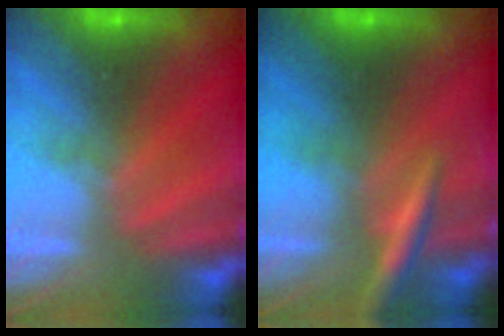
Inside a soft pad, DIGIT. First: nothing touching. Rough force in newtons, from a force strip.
{"total": 3.0}